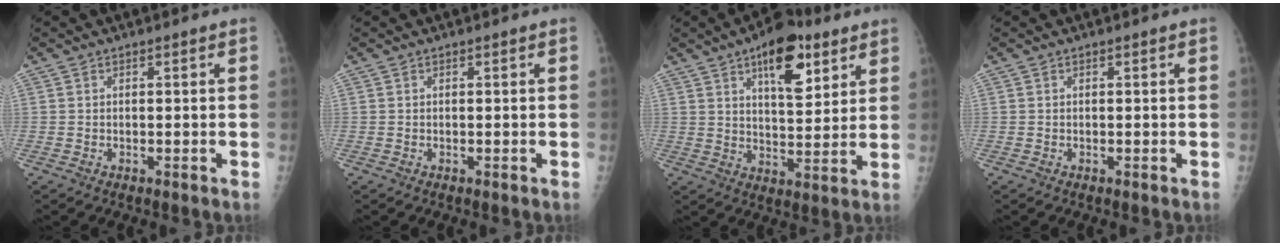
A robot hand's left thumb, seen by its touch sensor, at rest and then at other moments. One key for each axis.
{"total": 0.0}
{"total": 13.1, "fx": 7.0, "fy": 5.8, "fz": 9.5, "tx": -0.110, "ty": -0.030, "tz": 0.104}
{"total": 0.0}